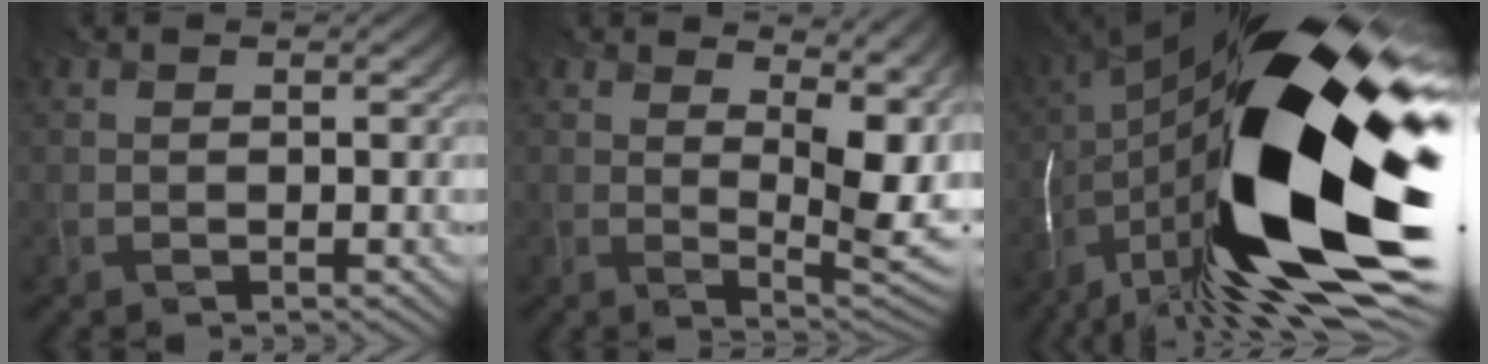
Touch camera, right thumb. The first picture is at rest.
{"total": 9.5, "force": [3.6, 3.9, 7.9], "torque": [-0.124, -0.001, 0.066]}
{"total": 23.5, "force": [-4.4, 8.4, 21.5], "torque": [-0.407, -0.008, -0.091]}